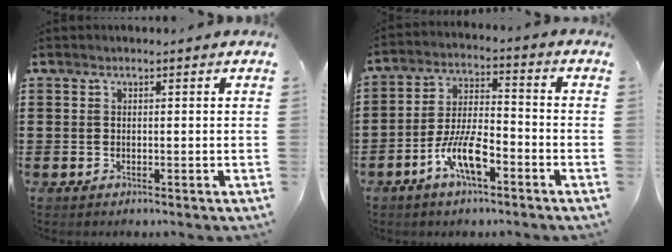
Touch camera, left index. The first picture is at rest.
{"total": 8.8, "force": [-4.8, 3.1, 6.7], "torque": [-0.148, 0.003, -0.094]}